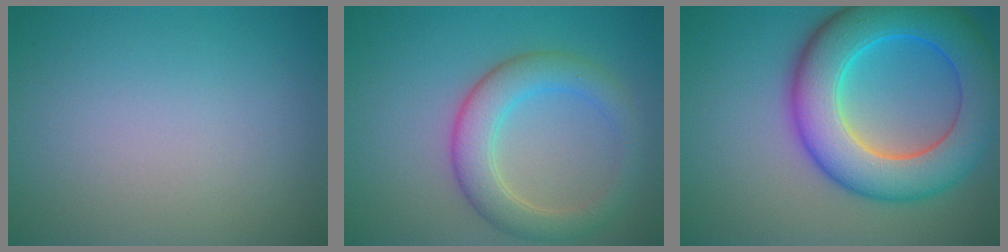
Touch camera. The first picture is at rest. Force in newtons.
{"total": 4.8, "press": 4.8, "slide": 0.4}
{"total": 10.5, "press": 10.5, "slide": 0.2}